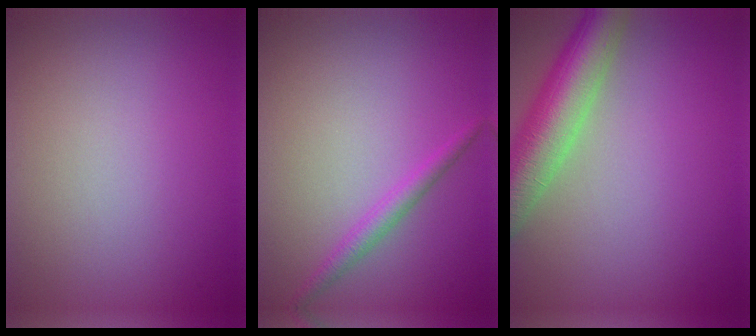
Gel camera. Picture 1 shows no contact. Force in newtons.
{"total": 1.8, "press": 1.7, "slide": 0.1}
{"total": 6.7, "press": 6.7, "slide": 0.5}